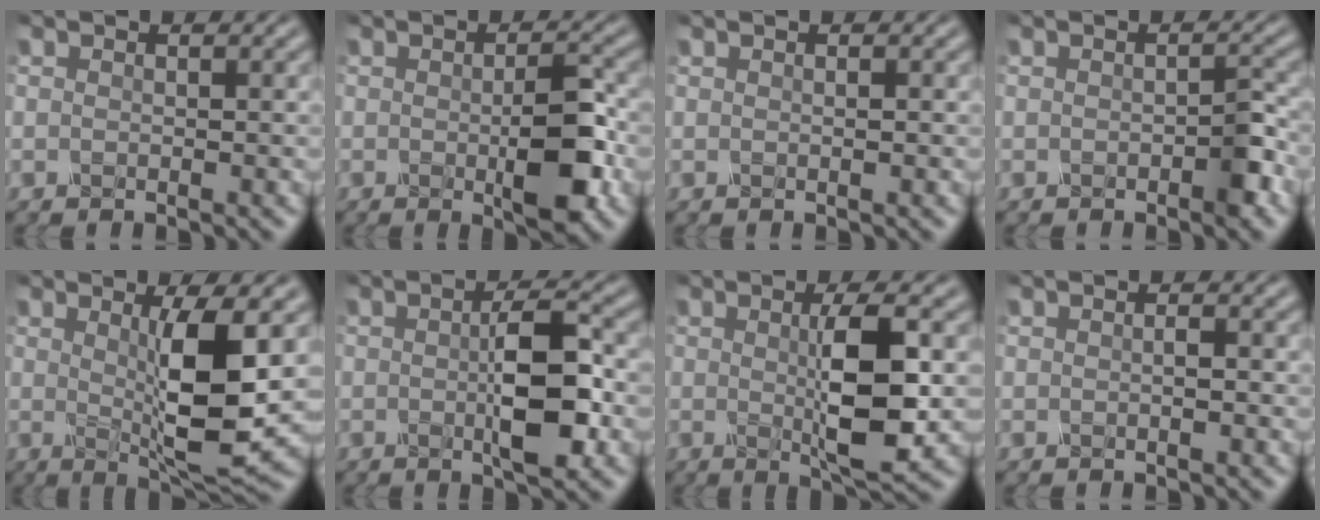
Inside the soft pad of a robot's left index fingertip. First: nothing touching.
{"total": 5.2, "force": [-1.3, 1.3, 4.9], "torque": [-0.086, 0.002, -0.019]}
{"total": 0.7, "force": [0.2, 0.4, 0.6], "torque": [0.007, 0.005, -0.002]}
{"total": 2.3, "force": [-1.2, 0.4, 1.9], "torque": [-0.031, 0.006, -0.021]}
{"total": 7.0, "force": [0.6, 1.1, 6.9], "torque": [-0.112, -0.009, 0.020]}
{"total": 5.6, "force": [-0.6, 1.1, 5.4], "torque": [-0.095, 0.008, -0.009]}
{"total": 6.1, "force": [0.3, 1.1, 6.0], "torque": [-0.105, -0.002, 0.012]}
{"total": 0.8, "force": [0.0, 0.2, 0.8], "torque": [0.000, 0.005, -0.002]}